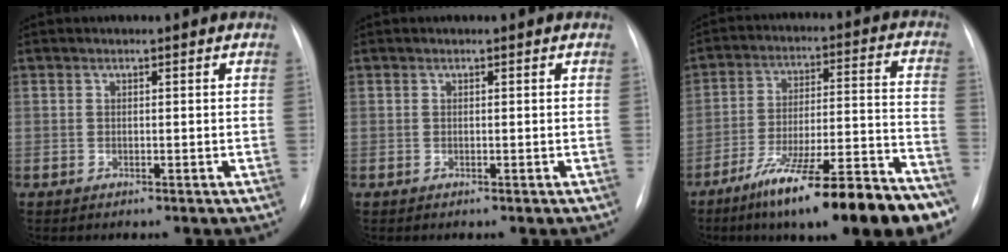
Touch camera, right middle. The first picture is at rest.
{"total": 0.0}
{"total": 22.6, "force": [-16.3, 2.5, 15.5], "torque": [-0.176, 0.011, -0.259]}